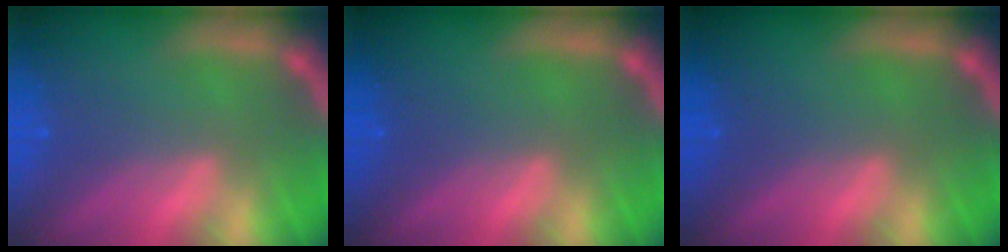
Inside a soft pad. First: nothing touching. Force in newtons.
{"total": 0.0}
{"total": 0.0}